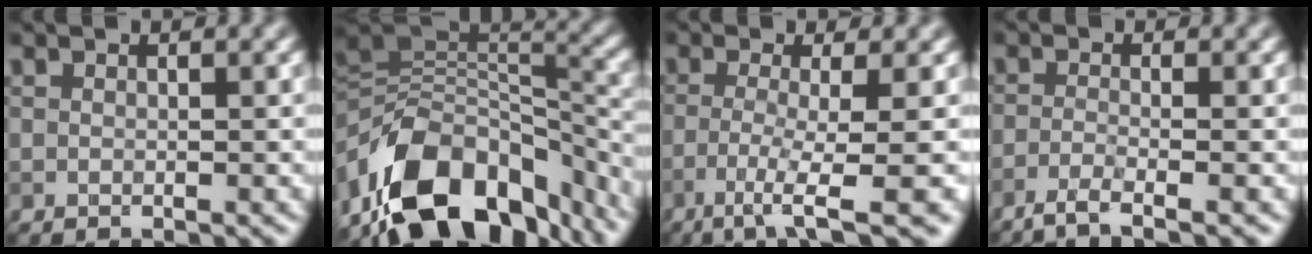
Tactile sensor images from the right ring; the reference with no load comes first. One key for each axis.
{"total": 13.9, "fx": -6.7, "fy": 8.1, "fz": 9.2, "tx": -0.172, "ty": 0.013, "tz": -0.110}
{"total": 5.7, "fx": -2.6, "fy": 0.8, "fz": 5.0, "tx": -0.083, "ty": -0.003, "tz": -0.053}
{"total": 2.7, "fx": -1.9, "fy": 0.4, "fz": 1.9, "tx": -0.033, "ty": -0.004, "tz": -0.053}